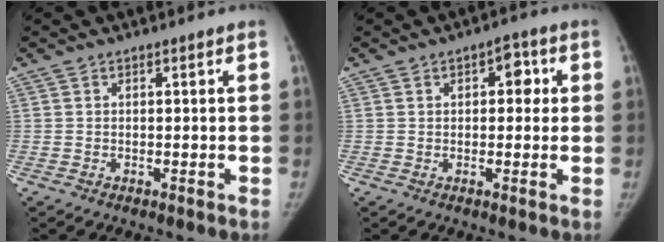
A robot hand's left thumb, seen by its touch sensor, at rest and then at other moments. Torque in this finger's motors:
{"motor_torque": [0.55, 0.14, -0.23, 0.00, 0.14]}